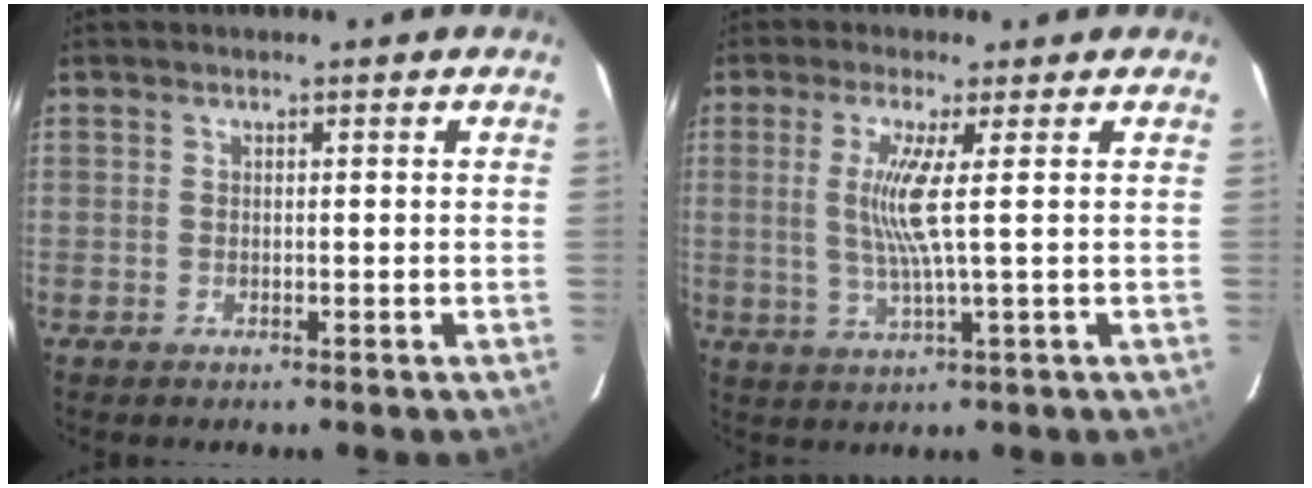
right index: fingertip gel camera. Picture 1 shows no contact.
{"total": 6.2, "force": [1.0, -1.0, 6.1], "torque": [-0.119, -0.010, 0.020]}